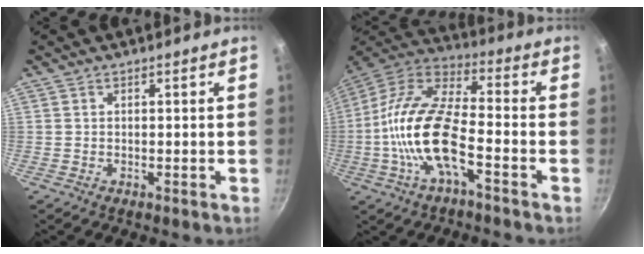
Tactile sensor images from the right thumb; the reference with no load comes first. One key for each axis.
{"total": 17.1, "fx": -4.5, "fy": 6.7, "fz": 15.1, "tx": -0.308, "ty": 0.038, "tz": -0.089}